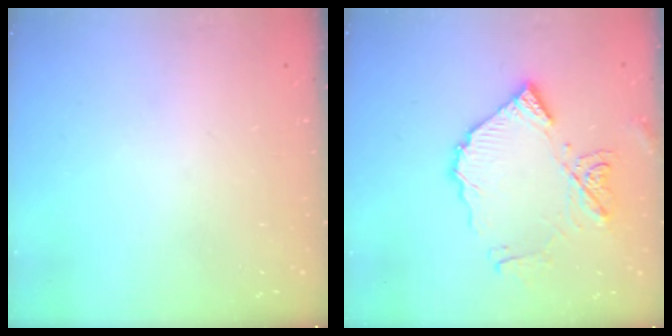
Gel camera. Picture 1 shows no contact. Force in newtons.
{"total": 15.3, "press": 15.2, "slide": 1.8}